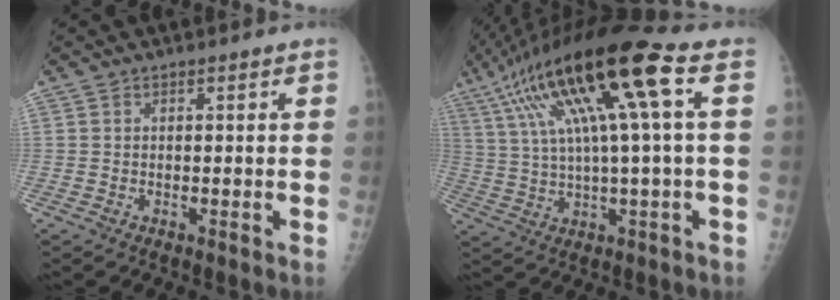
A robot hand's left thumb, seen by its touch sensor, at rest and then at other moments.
{"total": 20.7, "force": [6.7, 3.2, 19.3], "torque": [-0.371, 0.031, 0.114]}